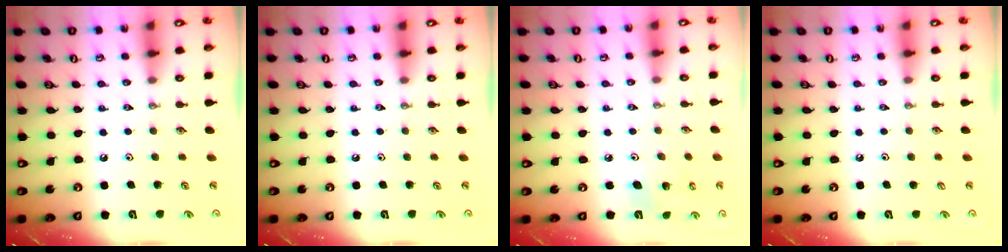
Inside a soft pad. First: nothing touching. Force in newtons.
{"total": 0.0}
{"total": 5.9, "press": 5.6, "slide": 1.6}
{"total": 1.1, "press": 0.0, "slide": 1.1}